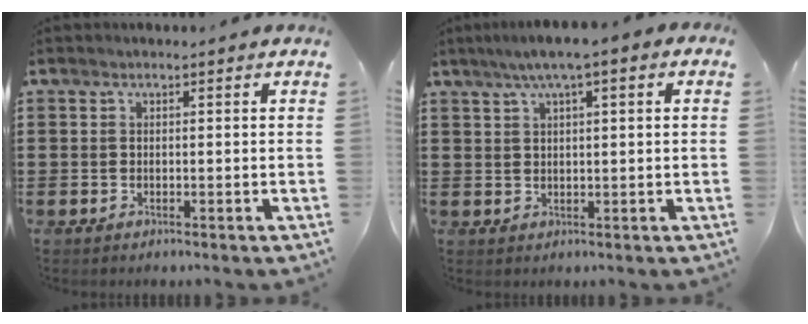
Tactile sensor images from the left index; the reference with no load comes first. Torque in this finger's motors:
{"motor_torque": [1.55, -0.58, 0.95, 0.21]}